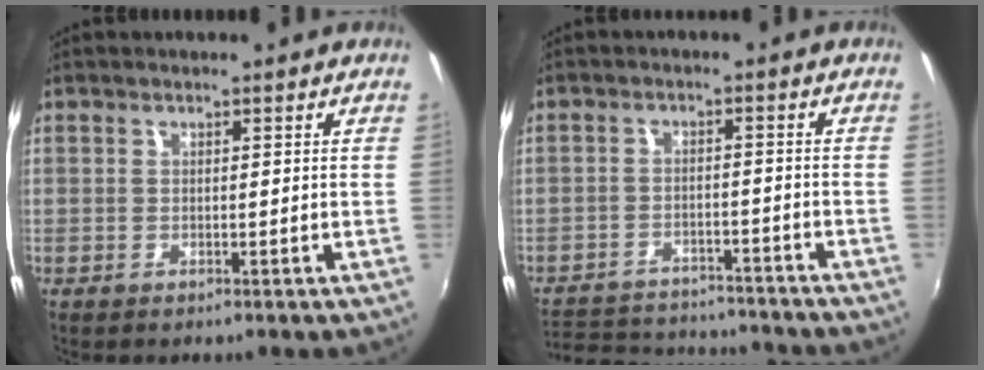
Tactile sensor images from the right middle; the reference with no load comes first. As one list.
[{"total": 17.4, "force": [-15.5, 5.0, 6.1], "torque": [-0.138, -0.001, -0.214]}]